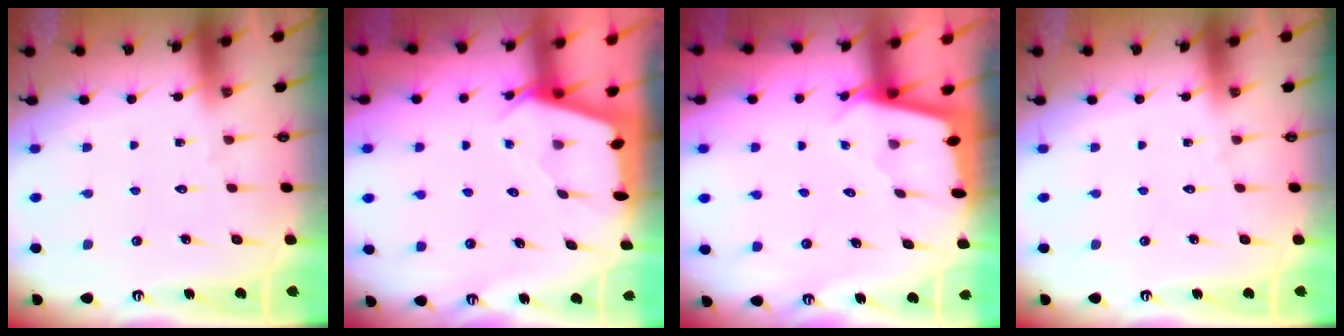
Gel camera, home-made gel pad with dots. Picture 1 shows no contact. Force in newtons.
{"total": 2.4, "press": 2.4, "slide": 0.3}
{"total": 1.9, "press": 1.9, "slide": 0.1}
{"total": 0.0}